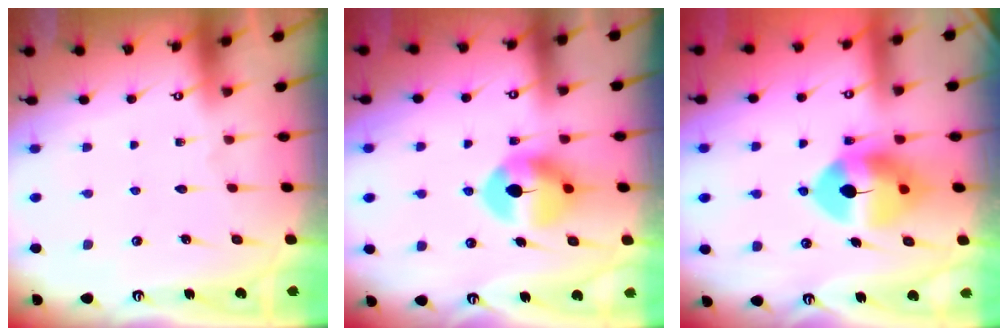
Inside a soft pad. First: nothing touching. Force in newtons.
{"total": 8.4, "press": 8.3, "slide": 0.8}
{"total": 10.4, "press": 10.2, "slide": 2.1}